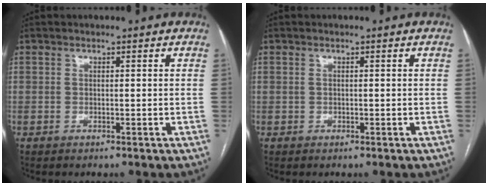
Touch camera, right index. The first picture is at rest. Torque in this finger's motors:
{"motor_torque": [-0.07, -0.03, -0.04, 0.01]}